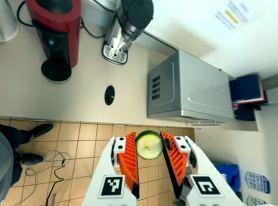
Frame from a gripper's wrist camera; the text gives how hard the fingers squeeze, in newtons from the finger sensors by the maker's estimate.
{"total": 8.5, "left": 8.5, "right": 8.5}